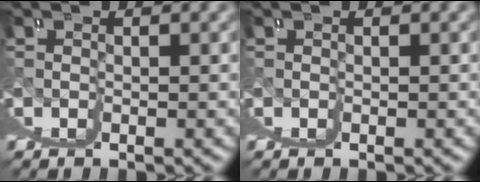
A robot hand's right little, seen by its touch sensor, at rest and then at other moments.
{"total": 0.0}